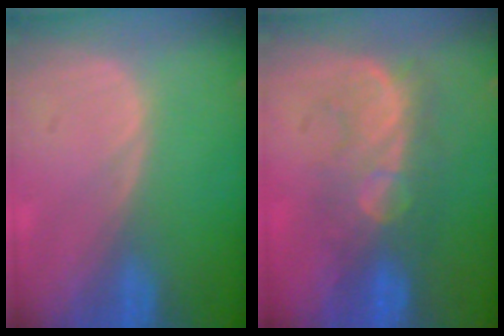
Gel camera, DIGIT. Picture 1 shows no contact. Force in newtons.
{"total": 7.9, "press": 7.7, "slide": 1.5}